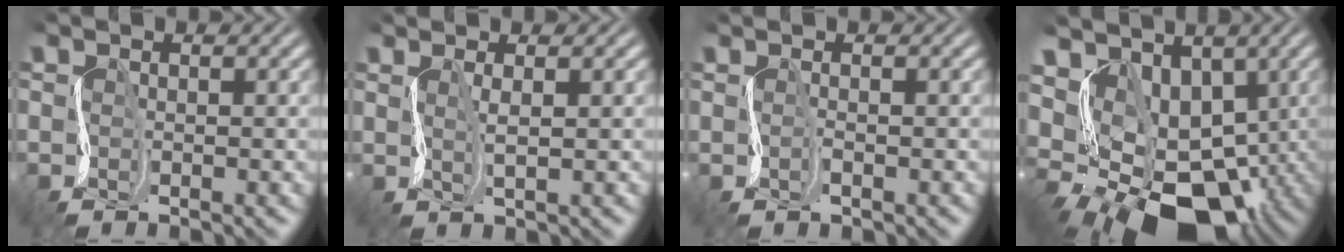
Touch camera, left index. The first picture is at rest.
{"total": 1.1, "force": [1.1, -0.3, 0.2], "torque": [-0.009, 0.005, 0.023]}
{"total": 0.5, "force": [0.3, -0.3, -0.3], "torque": [0.002, 0.002, 0.005]}
{"total": 9.2, "force": [0.2, 7.2, 5.7], "torque": [-0.070, -0.015, 0.006]}